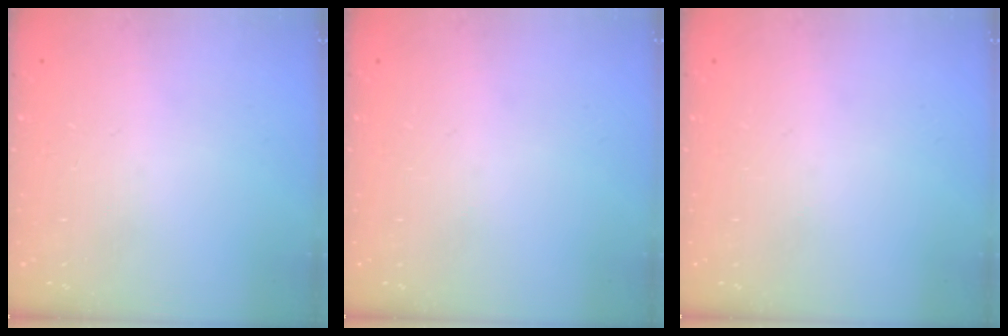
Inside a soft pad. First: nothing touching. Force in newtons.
{"total": 0.0}
{"total": 0.0}